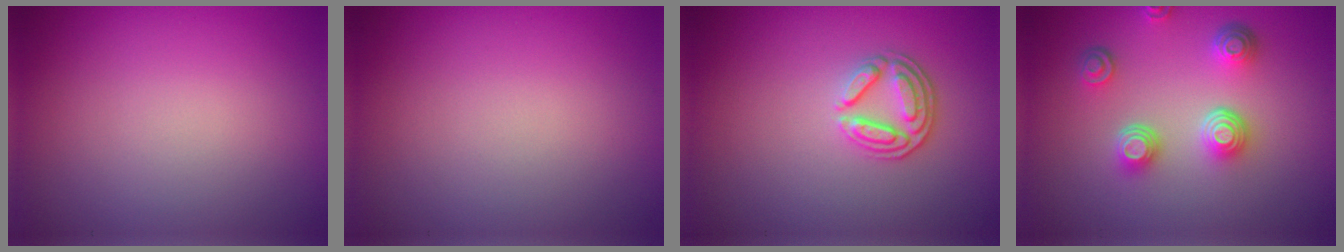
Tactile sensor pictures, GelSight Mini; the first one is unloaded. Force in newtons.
{"total": 0.0}
{"total": 2.9, "press": 2.5, "slide": 1.6}
{"total": 4.3, "press": 3.4, "slide": 2.5}